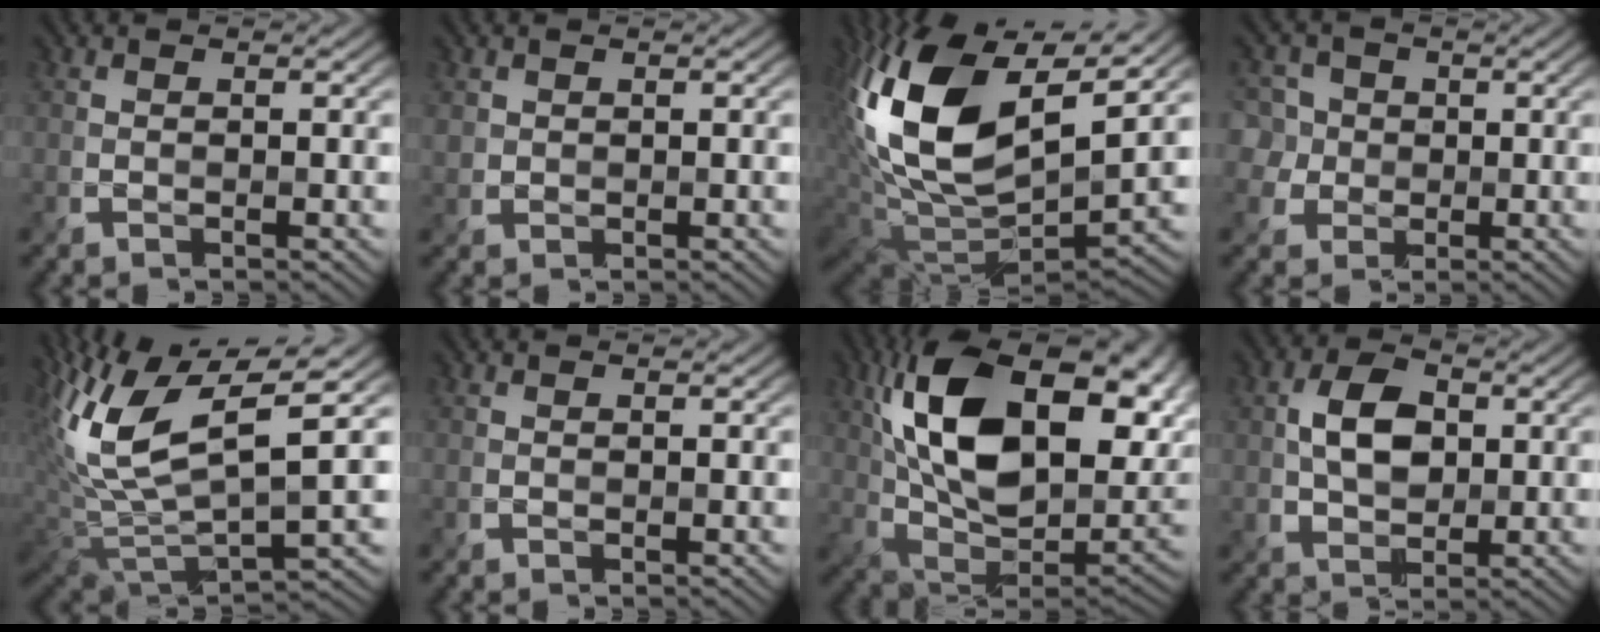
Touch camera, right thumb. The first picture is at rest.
{"total": 1.2, "force": [0.7, 1.0, 0.0], "torque": [-0.010, -0.003, 0.020]}
{"total": 18.7, "force": [6.6, 10.0, 14.3], "torque": [-0.326, 0.011, 0.124]}
{"total": 6.6, "force": [1.7, 5.8, 2.5], "torque": [-0.081, 0.023, 0.020]}
{"total": 14.8, "force": [5.2, 5.8, 12.6], "torque": [-0.277, 0.001, 0.101]}
{"total": 0.0}
{"total": 21.0, "force": [6.8, 11.8, 15.9], "torque": [-0.314, 0.018, 0.129]}
{"total": 6.0, "force": [0.8, 4.1, 4.2], "torque": [-0.087, 0.004, 0.012]}